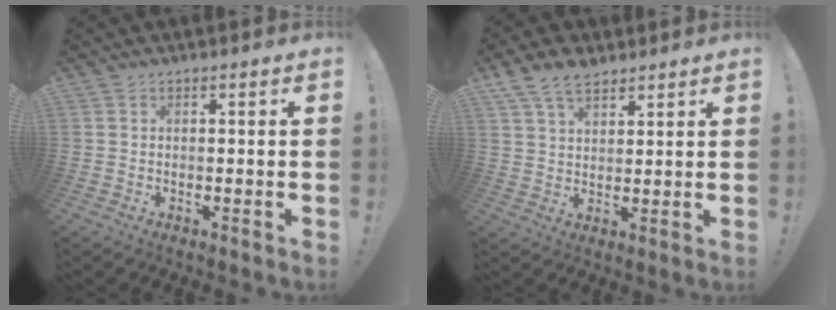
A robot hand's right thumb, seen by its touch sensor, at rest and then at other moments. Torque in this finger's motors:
{"motor_torque": [-1.28, 1.99, 0.75, 0.63, 0.38]}